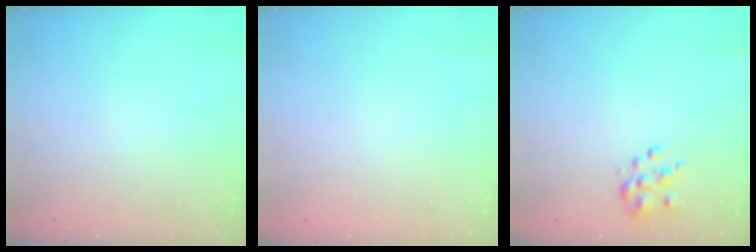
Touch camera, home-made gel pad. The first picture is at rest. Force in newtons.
{"total": 1.8, "press": 1.8, "slide": 0.2}
{"total": 3.2, "press": 3.1, "slide": 1.0}